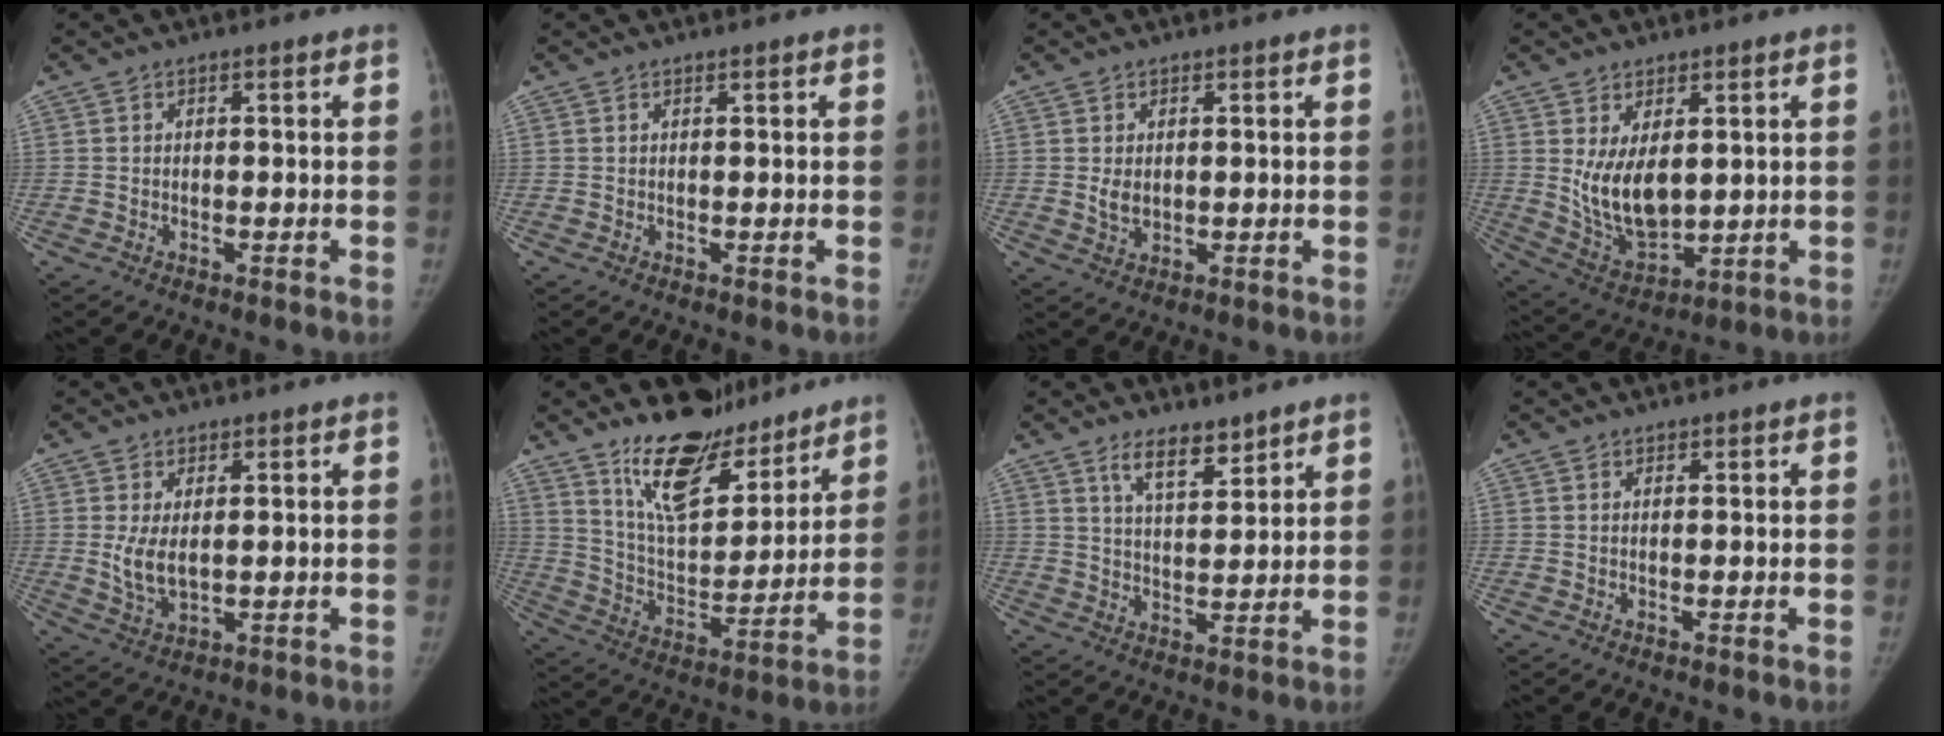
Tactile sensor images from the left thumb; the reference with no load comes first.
{"total": 0.0}
{"total": 2.8, "force": [0.4, 2.1, 1.9], "torque": [-0.025, -0.007, 0.014]}
{"total": 10.9, "force": [2.0, 6.4, 8.6], "torque": [-0.133, -0.025, 0.059]}
{"total": 5.3, "force": [0.8, 3.0, 4.4], "torque": [-0.081, -0.013, 0.025]}
{"total": 17.5, "force": [13.6, 7.2, 8.2], "torque": [-0.083, -0.098, 0.238]}
{"total": 6.5, "force": [4.9, 2.4, 3.6], "torque": [-0.040, -0.041, 0.087]}
{"total": 0.5, "force": [0.5, 0.3, 0.0], "torque": [0.001, -0.003, 0.006]}